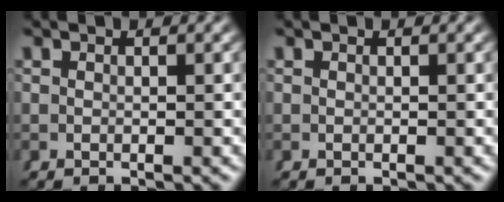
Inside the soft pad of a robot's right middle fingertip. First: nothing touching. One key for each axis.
{"total": 0.0}